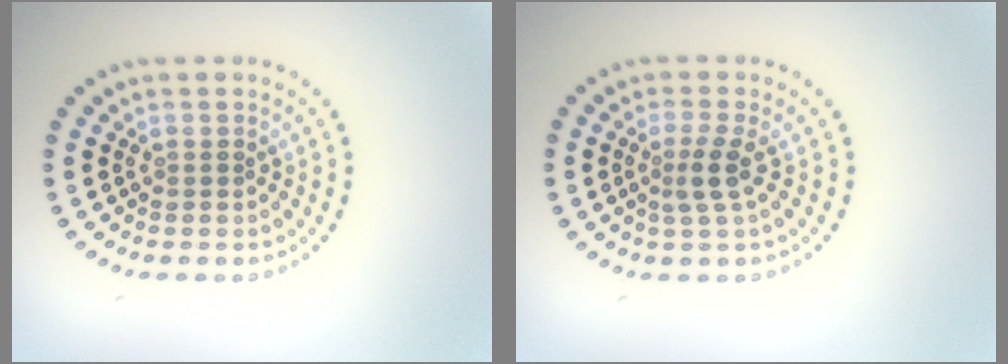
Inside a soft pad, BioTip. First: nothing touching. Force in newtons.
{"total": 1.9, "press": 1.4, "slide": 1.3}